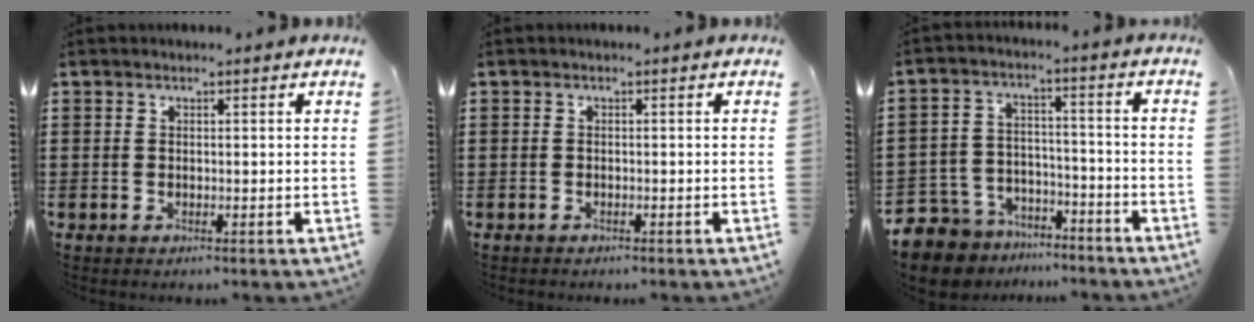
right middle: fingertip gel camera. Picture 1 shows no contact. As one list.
[{"total": 0.6, "force": [-0.5, 0.2, 0.0], "torque": [0.000, 0.002, -0.012]}, {"total": 8.2, "force": [-7.9, 2.5, 0.4], "torque": [-0.033, 0.017, -0.163]}]